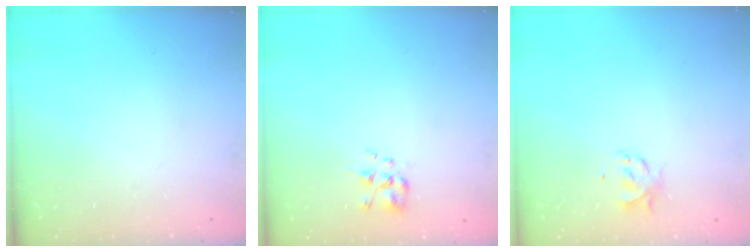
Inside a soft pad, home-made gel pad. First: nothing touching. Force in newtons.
{"total": 2.3, "press": 2.1, "slide": 0.9}
{"total": 2.0, "press": 1.9, "slide": 0.5}